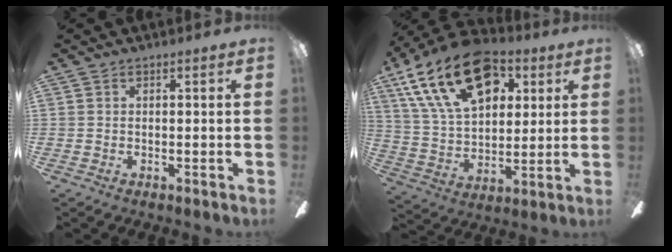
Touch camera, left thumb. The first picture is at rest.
{"total": 23.5, "force": [11.4, 14.0, 15.0], "torque": [-0.261, -0.042, 0.201]}